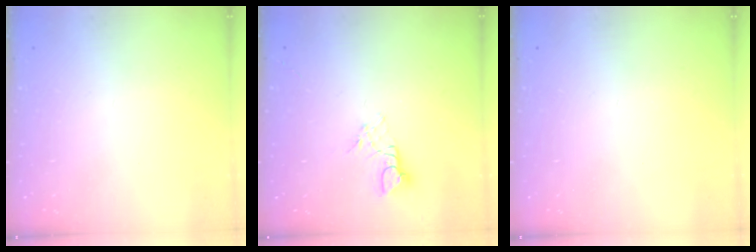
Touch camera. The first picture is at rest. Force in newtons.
{"total": 2.8, "press": 2.8, "slide": 0.3}
{"total": 0.0}